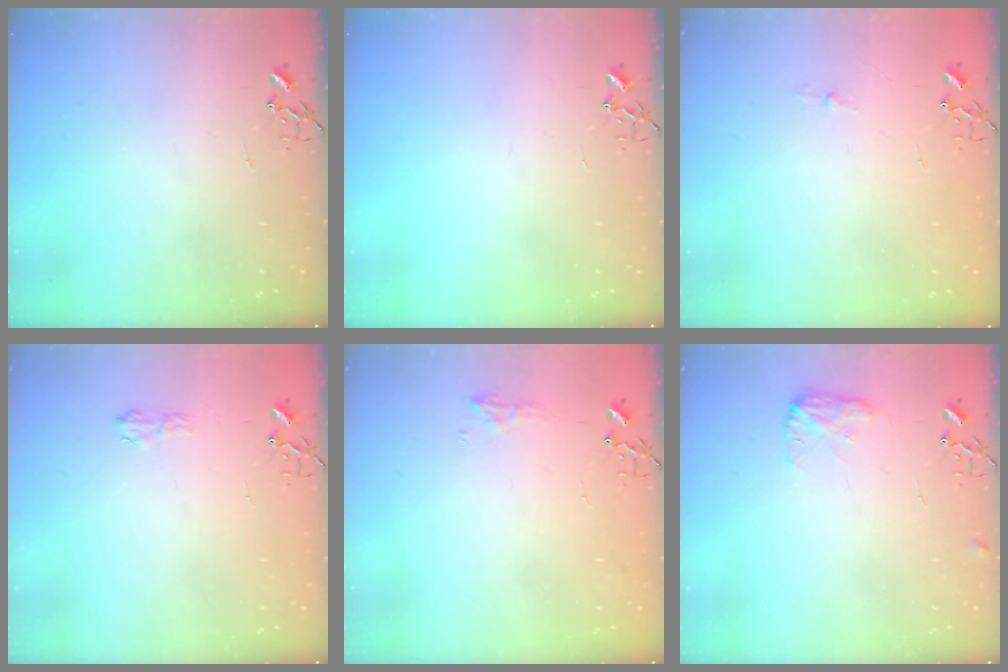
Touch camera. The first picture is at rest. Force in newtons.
{"total": 0.0}
{"total": 2.6, "press": 2.5, "slide": 0.4}
{"total": 6.3, "press": 6.3, "slide": 0.8}
{"total": 7.6, "press": 7.6, "slide": 0.8}
{"total": 8.3, "press": 8.3, "slide": 0.2}